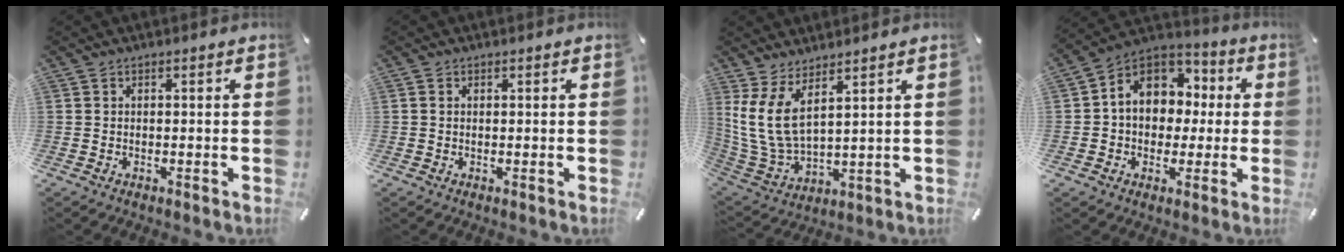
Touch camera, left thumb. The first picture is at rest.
{"total": 0.6, "force": [0.0, 0.5, 0.3], "torque": [-0.006, 0.005, -0.001]}
{"total": 9.6, "force": [4.8, 4.5, 7.0], "torque": [-0.180, -0.034, 0.092]}
{"total": 11.5, "force": [1.8, 10.1, 5.2], "torque": [-0.115, -0.002, 0.035]}